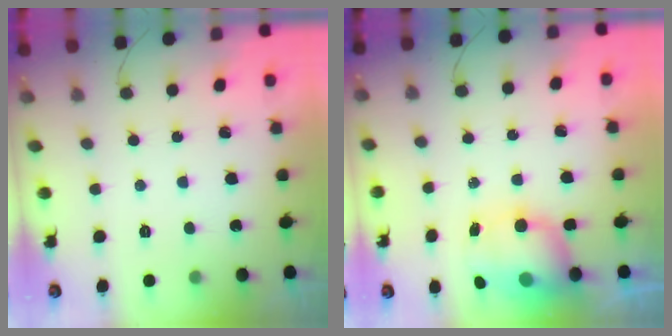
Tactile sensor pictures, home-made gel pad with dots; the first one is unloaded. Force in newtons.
{"total": 9.0, "press": 8.7, "slide": 2.4}